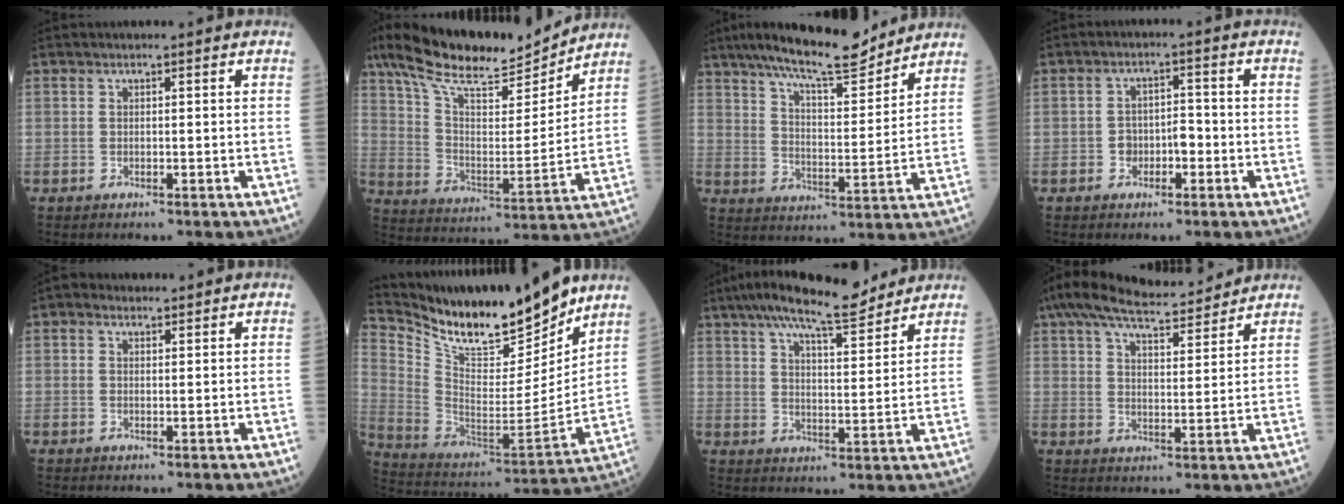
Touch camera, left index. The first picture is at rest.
{"total": 19.1, "force": [16.0, 3.8, 9.7], "torque": [-0.175, 0.013, 0.271]}
{"total": 14.1, "force": [12.2, 2.0, 6.7], "torque": [-0.116, 0.000, 0.196]}
{"total": 3.3, "force": [-1.2, 2.1, 2.3], "torque": [-0.035, 0.016, -0.021]}
{"total": 1.6, "force": [1.1, 1.0, 0.5], "torque": [-0.014, 0.015, 0.016]}
{"total": 21.5, "force": [18.3, 4.3, 10.4], "torque": [-0.196, -0.025, 0.314]}
{"total": 13.7, "force": [11.6, 2.2, 7.0], "torque": [-0.119, 0.016, 0.180]}
{"total": 13.8, "force": [12.4, 2.0, 5.7], "torque": [-0.110, 0.026, 0.197]}